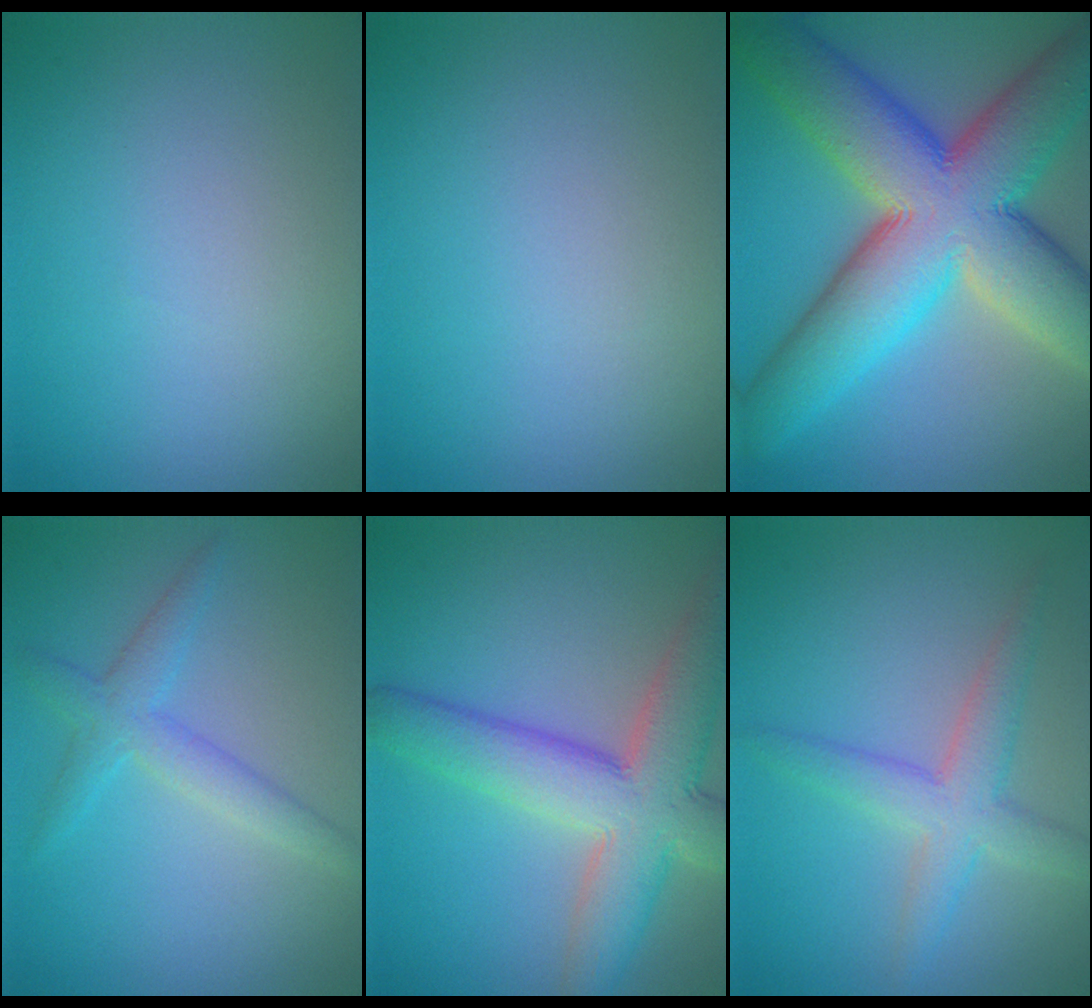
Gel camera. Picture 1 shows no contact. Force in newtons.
{"total": 0.0}
{"total": 15.4, "press": 15.3, "slide": 0.8}
{"total": 2.9, "press": 2.9, "slide": 0.1}
{"total": 8.5, "press": 8.5, "slide": 0.6}
{"total": 3.6, "press": 3.6, "slide": 0.1}